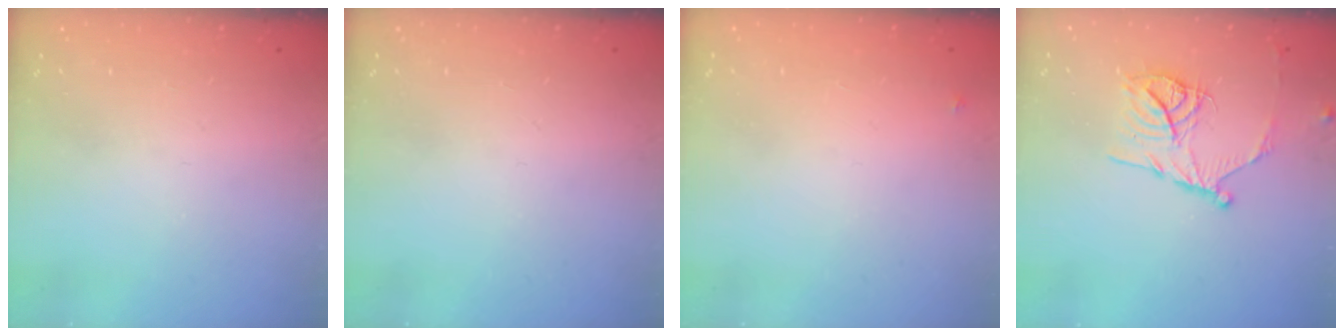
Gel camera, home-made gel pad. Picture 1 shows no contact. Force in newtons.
{"total": 0.0}
{"total": 3.1, "press": 3.1, "slide": 0.3}
{"total": 13.1, "press": 13.1, "slide": 1.0}